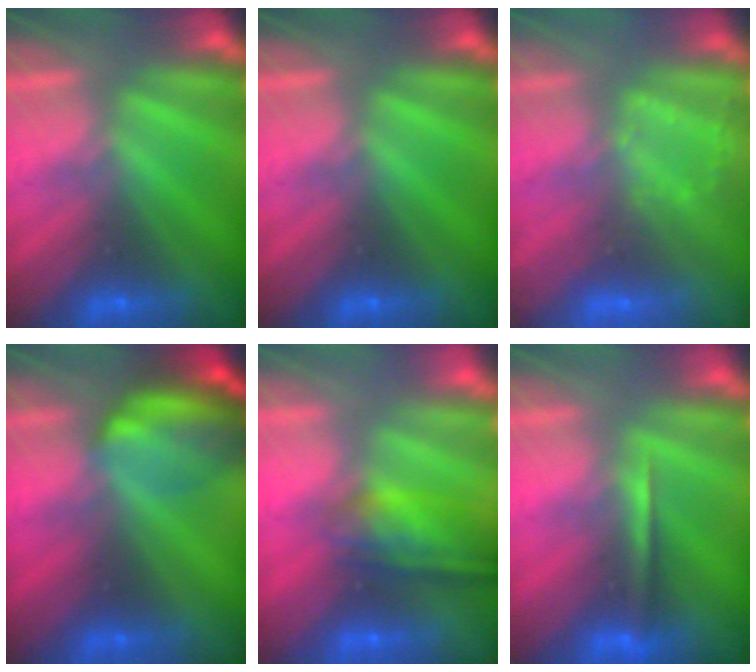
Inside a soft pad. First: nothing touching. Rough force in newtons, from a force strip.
{"total": 0.0}
{"total": 2.9}
{"total": 10.8}
{"total": 9.2}
{"total": 1.4}